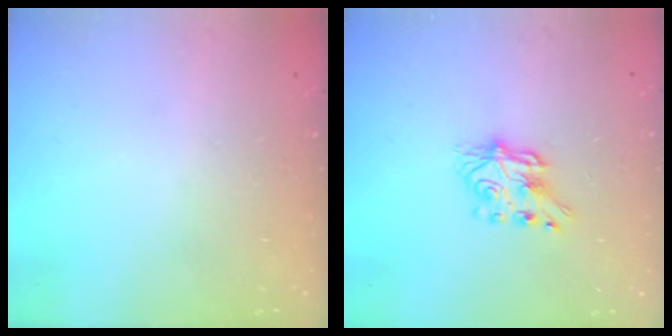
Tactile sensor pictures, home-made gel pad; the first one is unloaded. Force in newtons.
{"total": 7.0, "press": 7.0, "slide": 0.2}